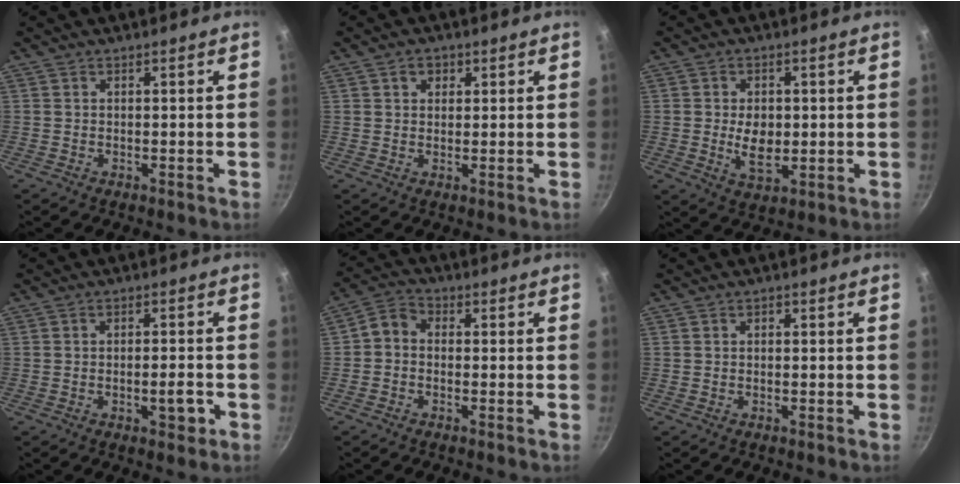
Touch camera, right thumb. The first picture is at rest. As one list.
[{"total": 2.8, "force": [1.2, 2.2, 1.3], "torque": [-0.006, -0.002, 0.017]}, {"total": 6.7, "force": [-0.2, 4.4, 5.0], "torque": [-0.071, -0.009, 0.002]}, {"total": 4.3, "force": [-1.6, 1.6, 3.7], "torque": [-0.047, 0.008, -0.022]}, {"total": 3.8, "force": [-0.9, 3.0, 2.2], "torque": [-0.046, 0.021, -0.034]}, {"total": 0.7, "force": [-0.2, 0.5, 0.4], "torque": [-0.006, 0.004, -0.005]}]